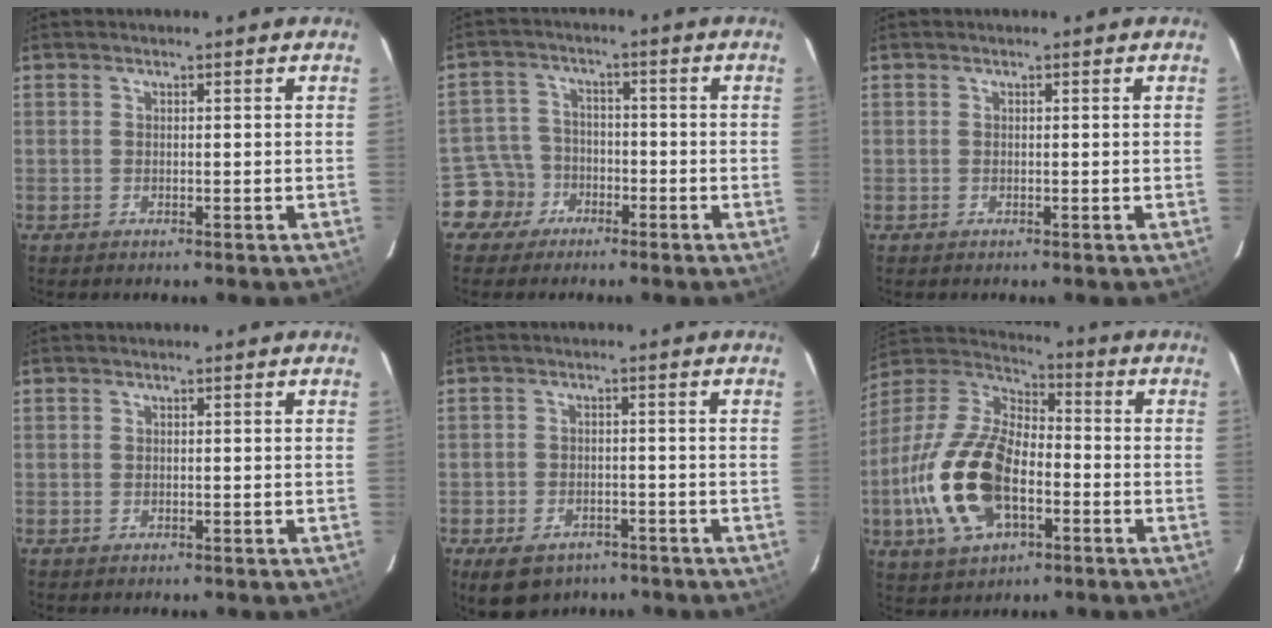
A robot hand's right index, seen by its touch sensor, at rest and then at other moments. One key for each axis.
{"total": 6.0, "fx": -3.4, "fy": 5.0, "fz": -0.1, "tx": -0.013, "ty": 0.027, "tz": -0.067}
{"total": 0.0}
{"total": 0.0}
{"total": 8.5, "fx": -5.5, "fy": 5.4, "fz": 3.5, "tx": -0.082, "ty": 0.000, "tz": -0.074}
{"total": 20.0, "fx": -5.7, "fy": 10.6, "fz": 15.9, "tx": -0.351, "ty": -0.006, "tz": -0.103}